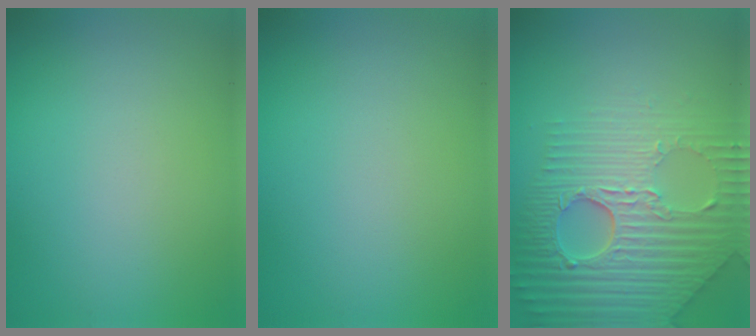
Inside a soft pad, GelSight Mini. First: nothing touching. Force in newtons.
{"total": 0.0}
{"total": 8.9, "press": 6.0, "slide": 6.6}